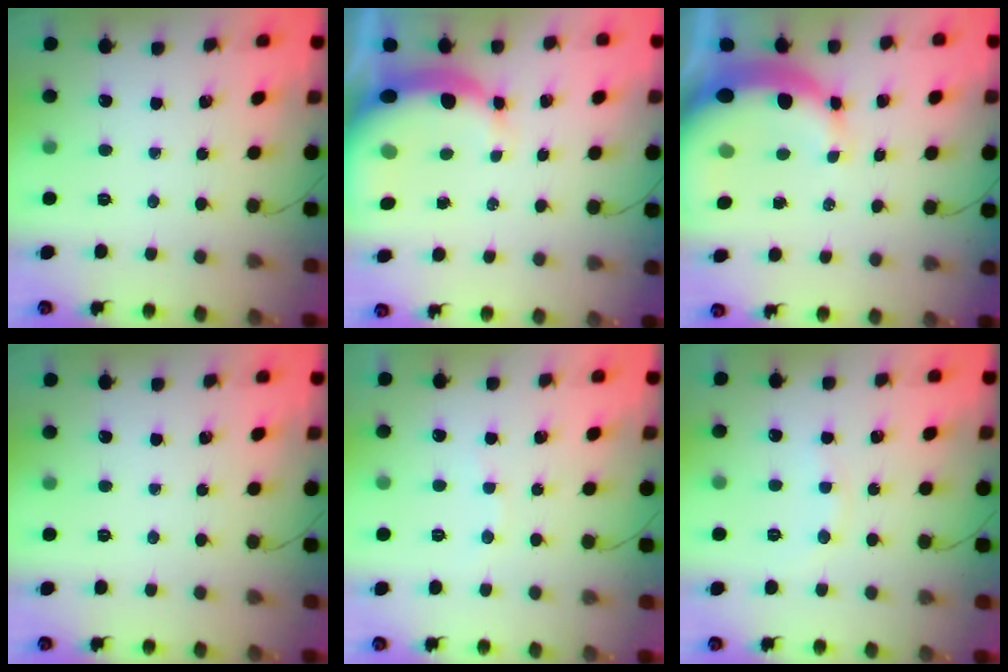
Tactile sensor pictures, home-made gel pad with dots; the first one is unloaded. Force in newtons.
{"total": 7.4, "press": 7.2, "slide": 1.7}
{"total": 11.0, "press": 10.8, "slide": 2.1}
{"total": 0.0}
{"total": 4.9, "press": 4.8, "slide": 0.9}
{"total": 6.6, "press": 6.3, "slide": 1.7}